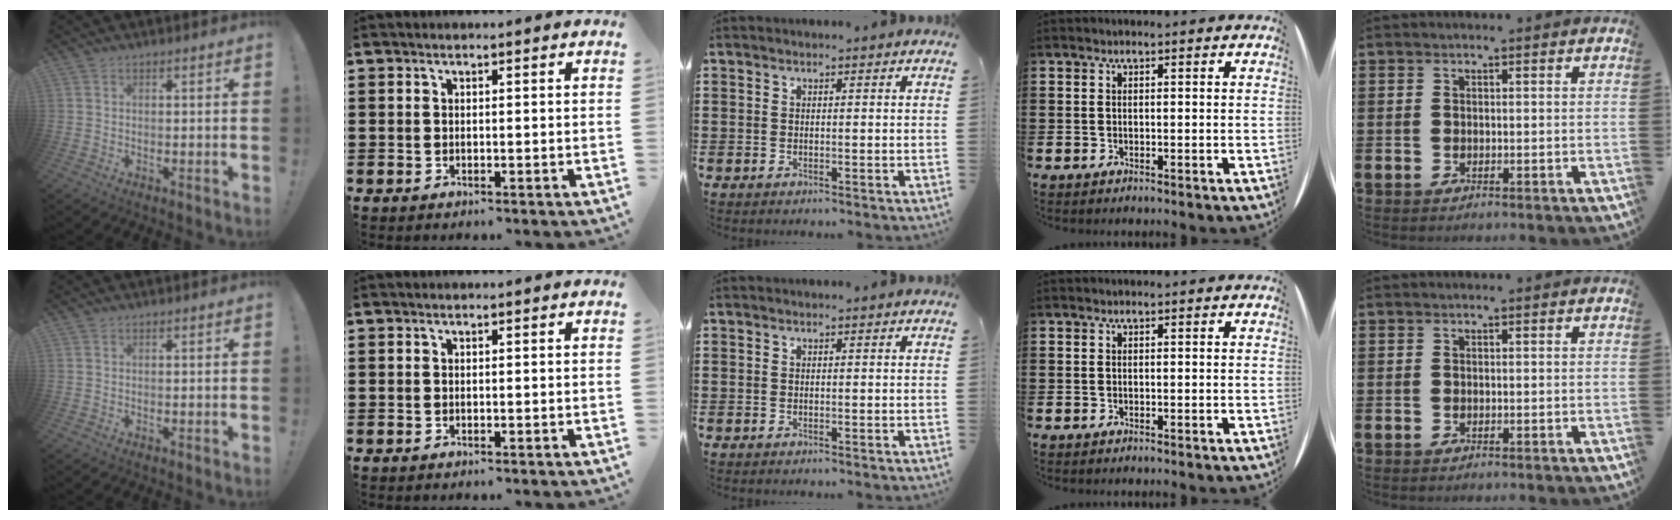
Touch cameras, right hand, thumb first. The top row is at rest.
{}